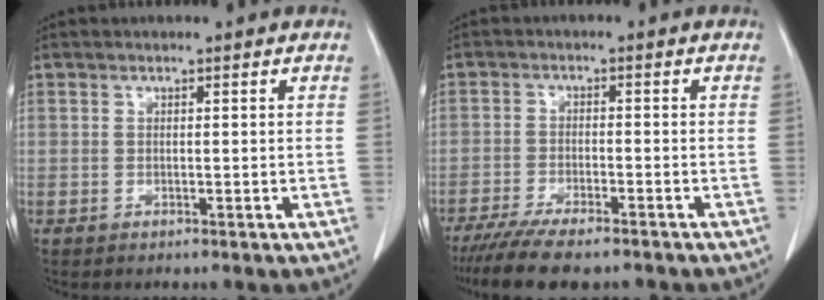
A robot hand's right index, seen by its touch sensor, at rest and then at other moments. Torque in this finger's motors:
{"motor_torque": [1.08, -1.07, 0.51, 0.15]}